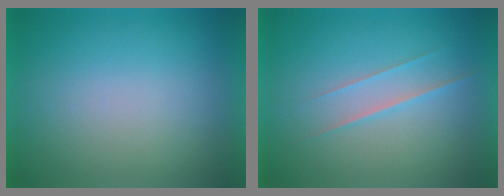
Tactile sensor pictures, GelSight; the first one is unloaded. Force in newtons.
{"total": 1.5}